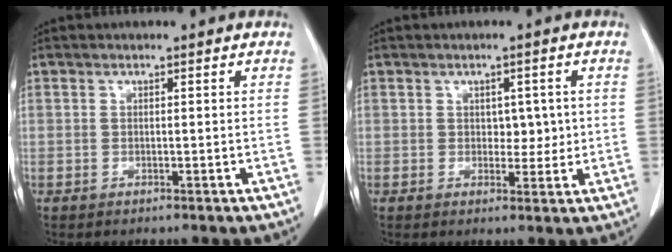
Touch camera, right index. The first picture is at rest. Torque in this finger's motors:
{"motor_torque": [0.08, 0.02, -0.04, -0.01]}